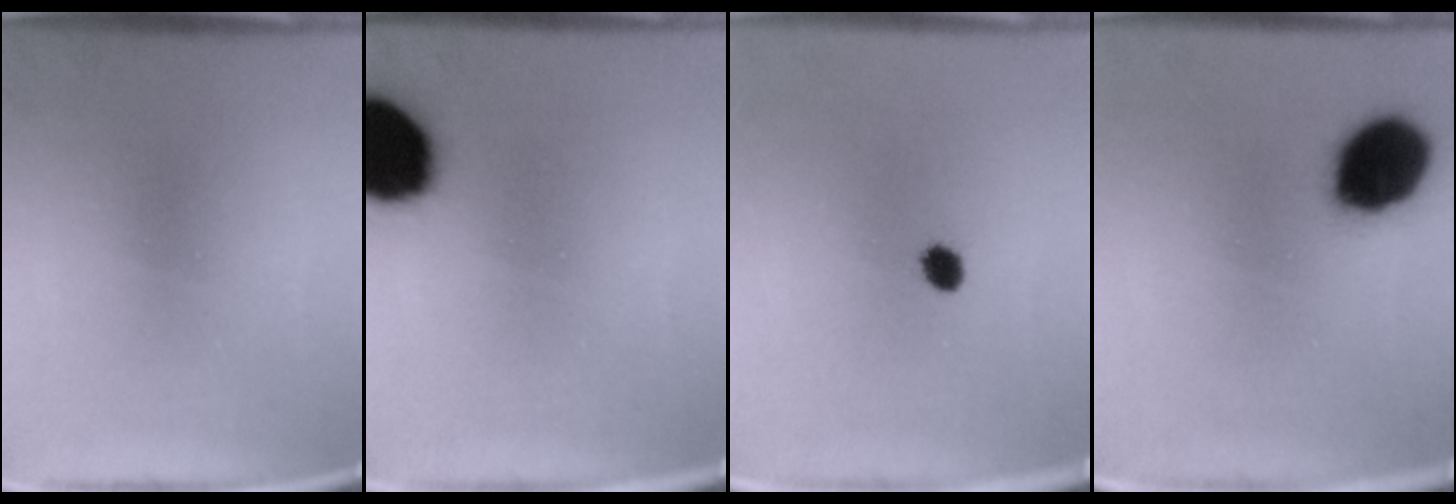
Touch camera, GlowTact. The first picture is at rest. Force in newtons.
{"total": 19.7}
{"total": 2.8}
{"total": 16.0}